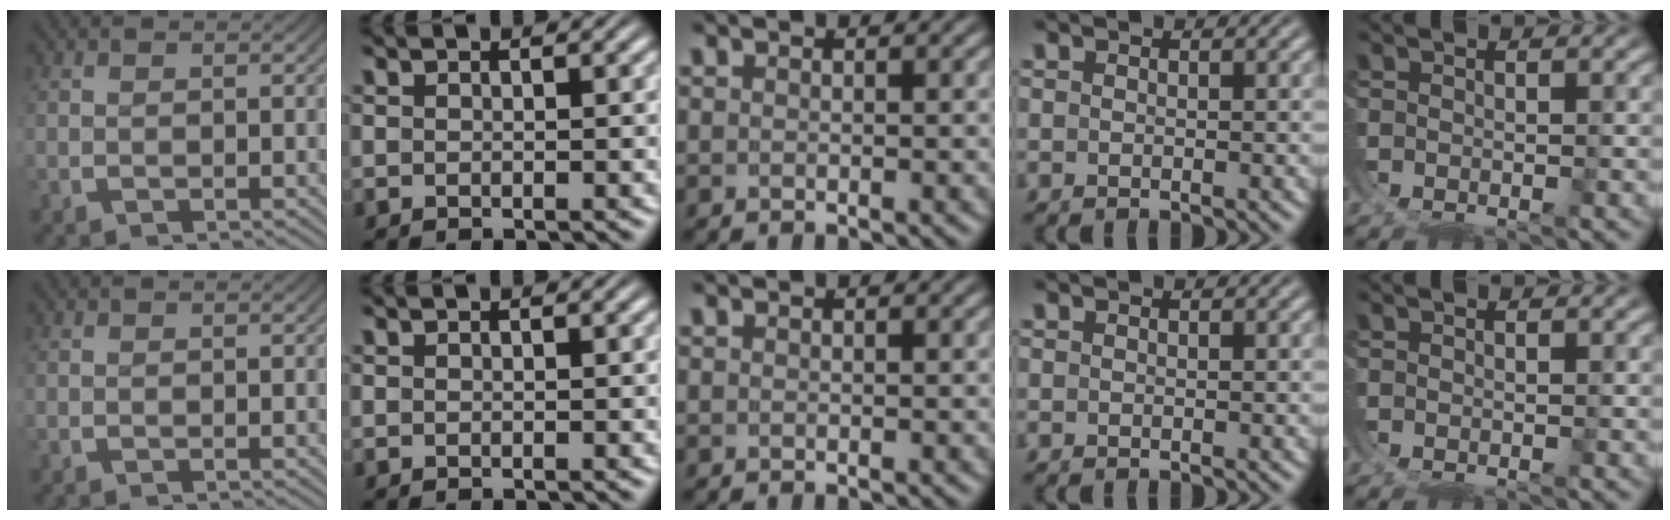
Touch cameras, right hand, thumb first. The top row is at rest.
{}